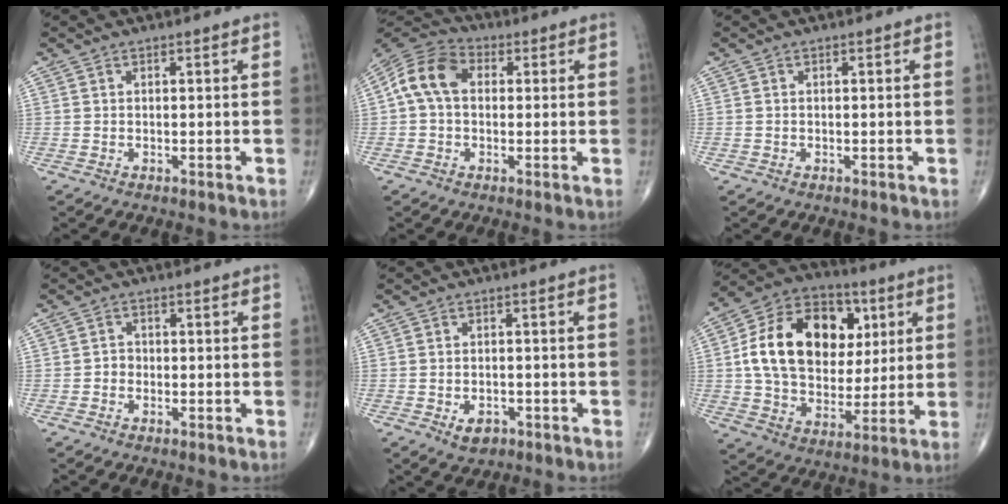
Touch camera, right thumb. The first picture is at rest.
{"total": 9.8, "force": [1.0, 7.0, 6.7], "torque": [-0.124, 0.030, 0.008]}
{"total": 0.0}
{"total": 1.5, "force": [-0.6, 1.3, 0.5], "torque": [0.002, 0.007, -0.015]}
{"total": 3.6, "force": [-1.6, 2.4, 2.2], "torque": [-0.027, 0.003, -0.020]}
{"total": 22.5, "force": [4.6, 16.0, 15.1], "torque": [-0.240, 0.009, 0.080]}